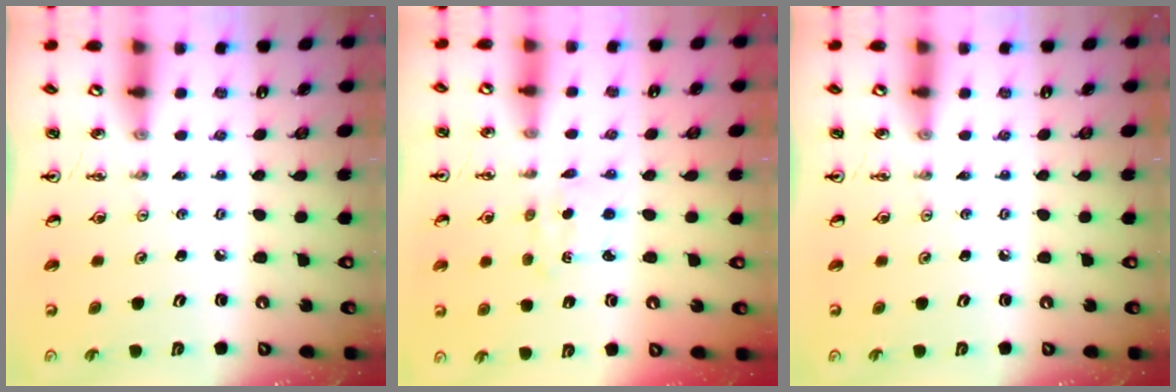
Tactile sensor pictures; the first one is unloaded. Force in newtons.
{"total": 1.8, "press": 1.8, "slide": 0.2}
{"total": 0.0}